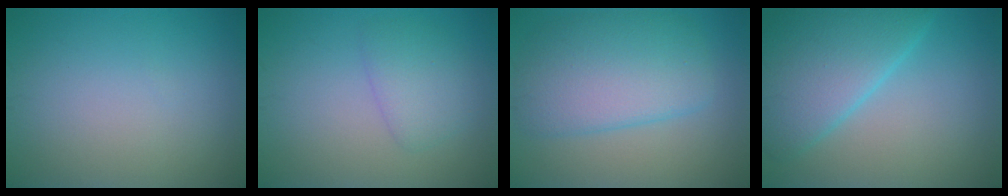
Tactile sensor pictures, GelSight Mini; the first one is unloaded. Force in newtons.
{"total": 2.6, "press": 2.6, "slide": 0.1}
{"total": 6.5, "press": 6.5, "slide": 0.2}
{"total": 6.8, "press": 6.8, "slide": 0.5}